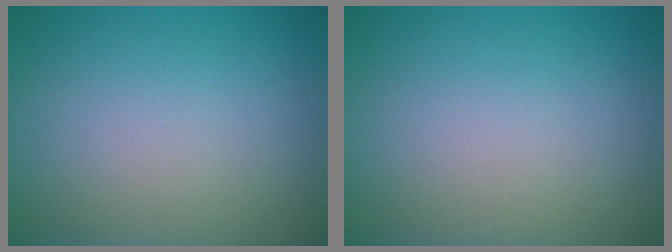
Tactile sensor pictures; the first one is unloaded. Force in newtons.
{"total": 0.0}